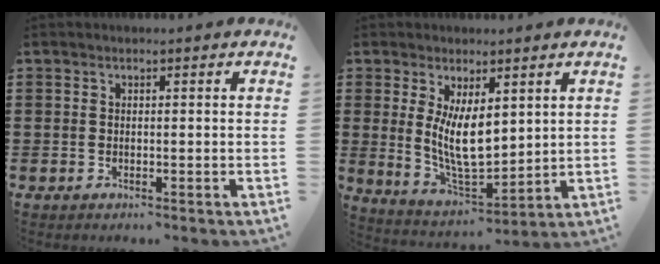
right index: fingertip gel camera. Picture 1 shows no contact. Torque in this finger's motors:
{"motor_torque": [2.14, 0.00, 0.99, 0.21]}